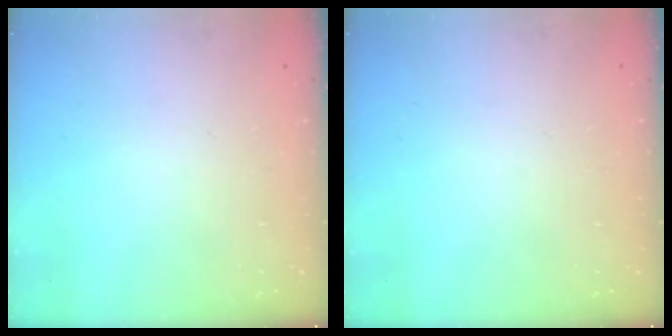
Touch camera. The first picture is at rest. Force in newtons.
{"total": 0.0}